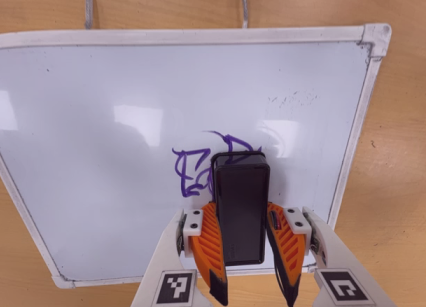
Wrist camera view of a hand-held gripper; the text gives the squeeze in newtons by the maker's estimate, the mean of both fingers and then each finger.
{"total": 13.5, "left": 14.3, "right": 12.6}